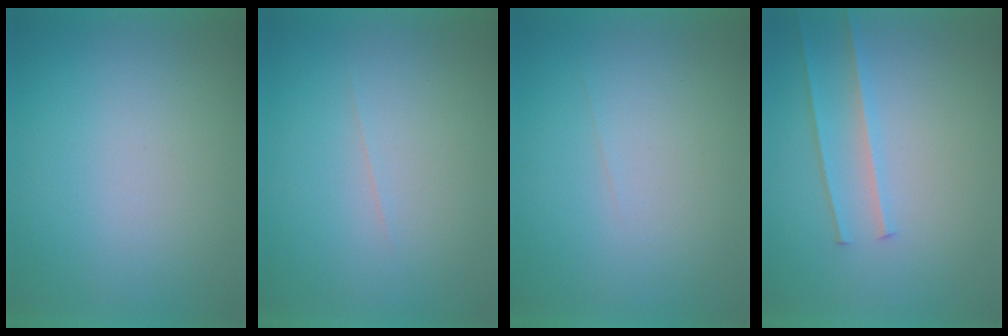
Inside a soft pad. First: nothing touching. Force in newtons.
{"total": 1.2}
{"total": 1.5}
{"total": 2.2}